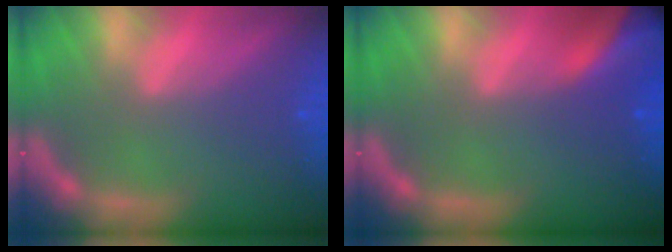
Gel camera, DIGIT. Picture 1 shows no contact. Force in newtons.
{"total": 9.4}